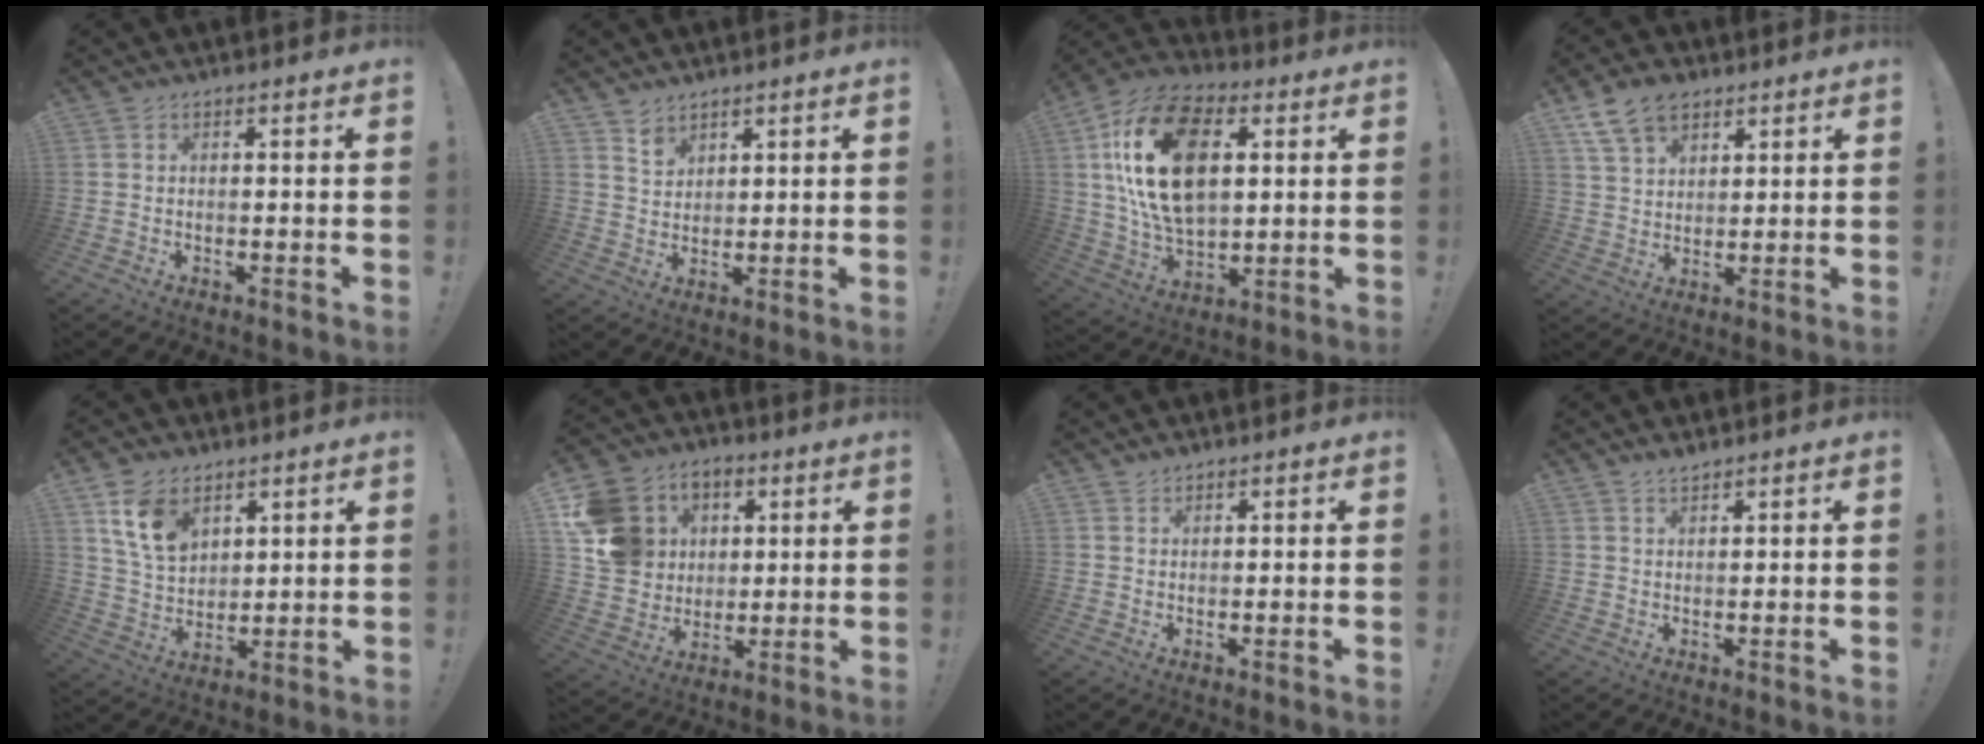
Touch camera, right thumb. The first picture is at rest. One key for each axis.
{"total": 4.3, "fx": 3.6, "fy": 2.2, "fz": 0.7, "tx": -0.009, "ty": -0.027, "tz": 0.066}
{"total": 24.1, "fx": 6.0, "fy": 14.6, "fz": 18.2, "tx": -0.335, "ty": -0.008, "tz": 0.103}
{"total": 10.2, "fx": 6.6, "fy": 6.4, "fz": 4.5, "tx": -0.077, "ty": -0.025, "tz": 0.129}
{"total": 11.9, "fx": 6.5, "fy": 7.8, "fz": 6.2, "tx": -0.116, "ty": -0.018, "tz": 0.132}
{"total": 15.8, "fx": 4.1, "fy": 14.3, "fz": 5.4, "tx": -0.079, "ty": -0.007, "tz": 0.107}
{"total": 1.3, "fx": 1.2, "fy": 0.6, "fz": 0.3, "tx": -0.005, "ty": -0.005, "tz": 0.023}
{"total": 1.9, "fx": 1.8, "fy": 0.3, "fz": 0.5, "tx": -0.011, "ty": -0.009, "tz": 0.032}